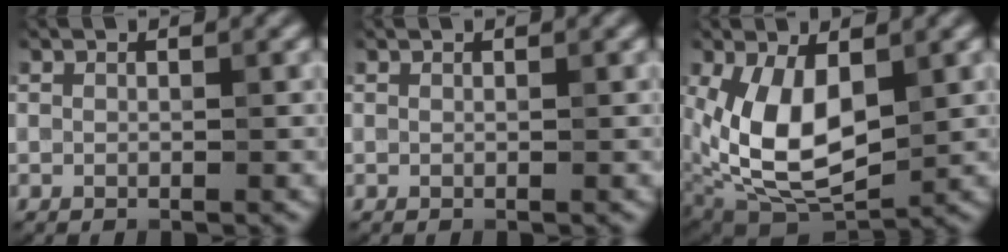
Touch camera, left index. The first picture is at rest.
{"total": 0.0}
{"total": 9.2, "force": [0.7, 5.2, 7.6], "torque": [-0.164, -0.005, 0.014]}